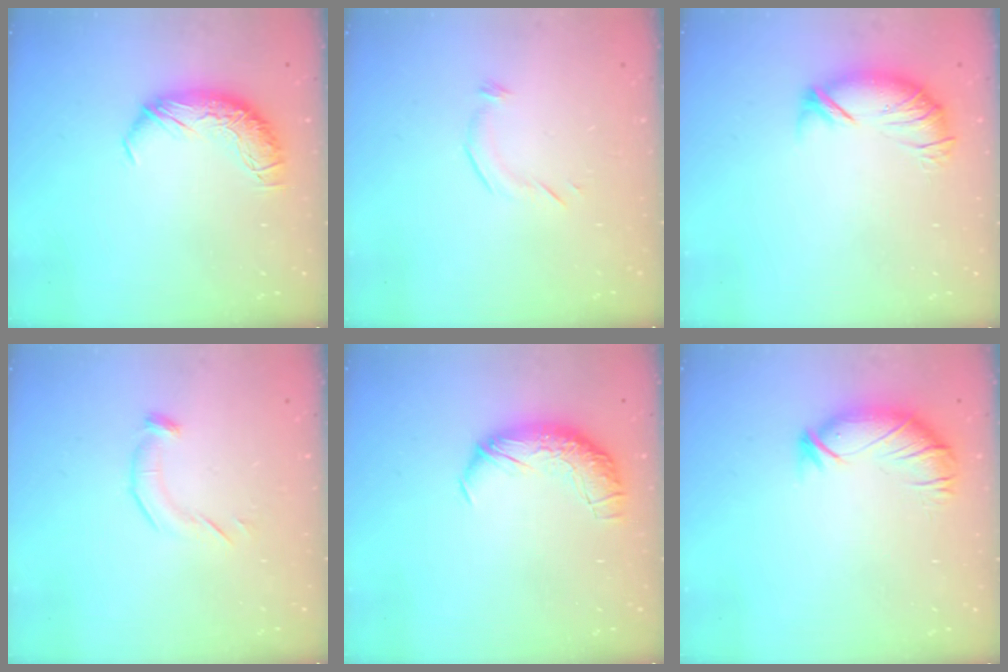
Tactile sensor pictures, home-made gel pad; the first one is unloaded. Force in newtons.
{"total": 6.1, "press": 6.0, "slide": 0.4}
{"total": 3.6, "press": 3.1, "slide": 1.8}
{"total": 4.9, "press": 4.8, "slide": 0.6}
{"total": 2.3, "press": 0.9, "slide": 2.1}
{"total": 2.9, "press": 2.3, "slide": 1.7}